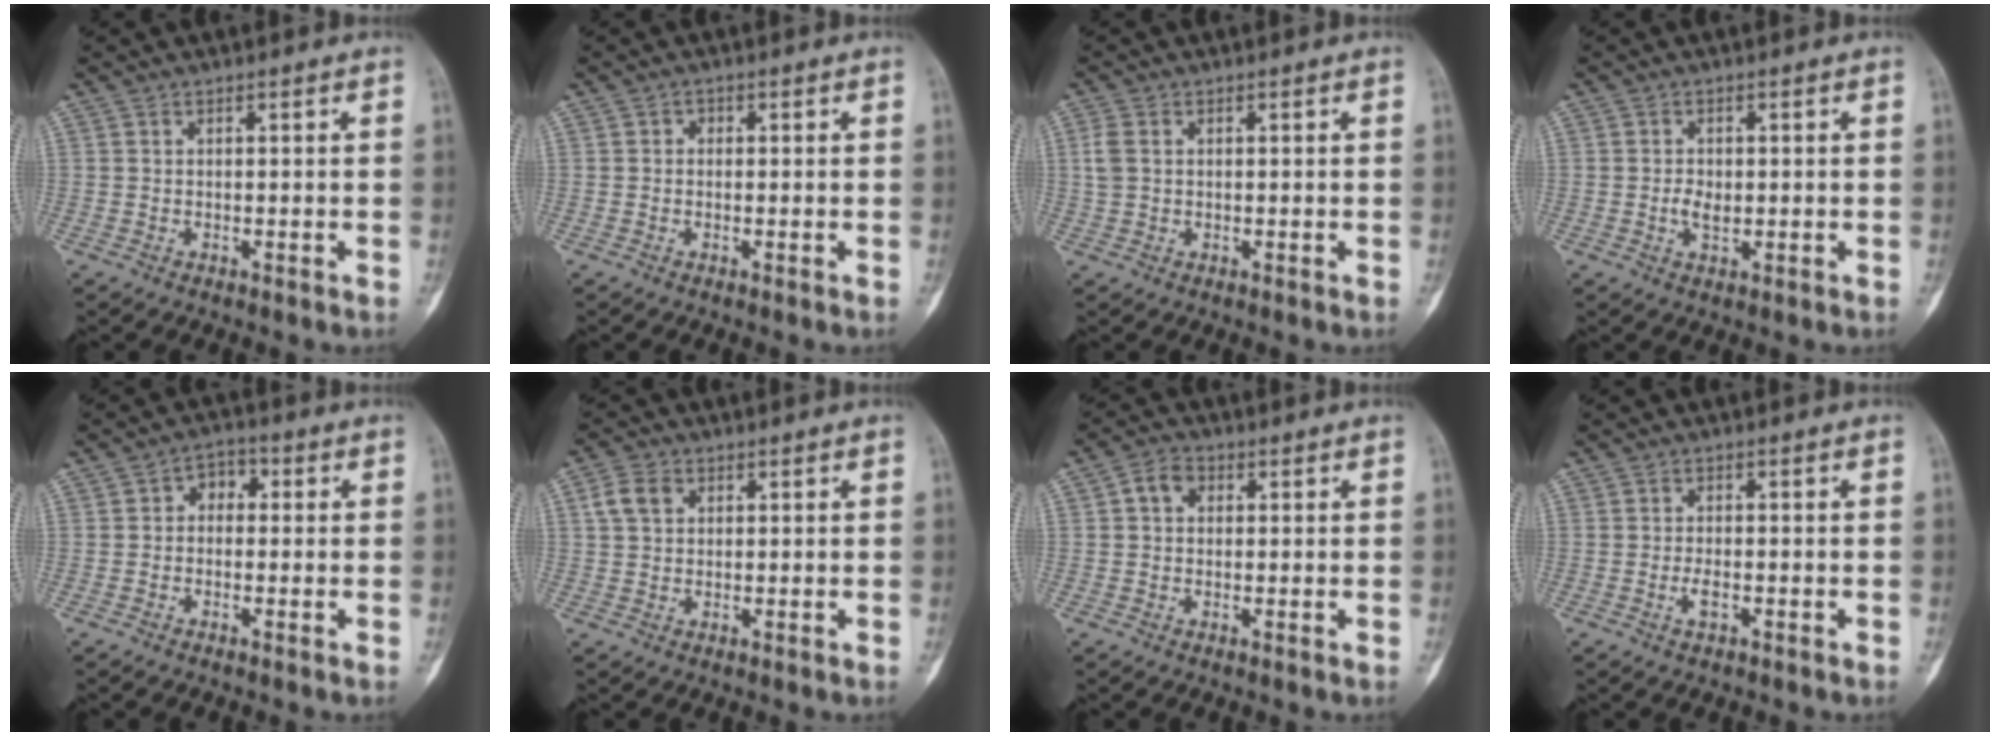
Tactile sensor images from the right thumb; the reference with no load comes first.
{"total": 0.9, "force": [0.0, 0.8, 0.4], "torque": [0.003, 0.004, -0.006]}
{"total": 2.9, "force": [0.5, 2.0, 2.0], "torque": [-0.054, 0.006, 0.010]}
{"total": 2.6, "force": [-0.2, 1.7, 2.0], "torque": [-0.032, 0.000, -0.003]}
{"total": 3.9, "force": [0.2, 3.0, 2.5], "torque": [-0.012, 0.015, -0.012]}
{"total": 4.3, "force": [1.4, 3.3, 2.5], "torque": [-0.044, 0.006, 0.025]}
{"total": 3.7, "force": [0.8, 2.9, 2.1], "torque": [-0.028, 0.011, 0.009]}
{"total": 2.1, "force": [-0.8, 0.9, 1.7], "torque": [-0.031, 0.002, -0.016]}